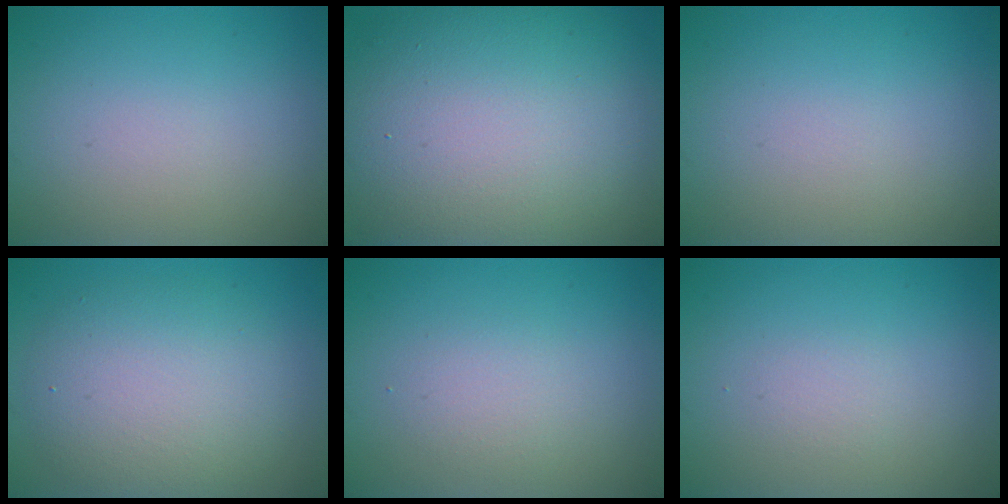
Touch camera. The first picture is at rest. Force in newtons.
{"total": 16.4, "press": 16.4, "slide": 0.8}
{"total": 0.0}
{"total": 6.2, "press": 6.2, "slide": 0.2}
{"total": 1.7, "press": 1.7, "slide": 0.1}
{"total": 0.9, "press": 0.9, "slide": 0.1}